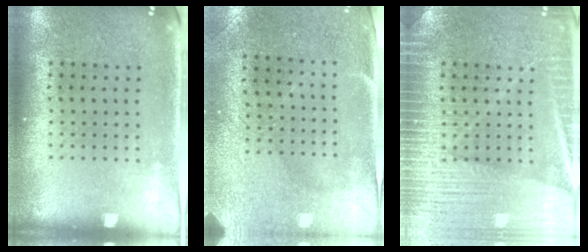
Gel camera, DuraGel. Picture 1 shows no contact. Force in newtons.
{"total": 2.9, "press": 2.4, "slide": 1.6}
{"total": 5.9, "press": 5.9, "slide": 0.9}